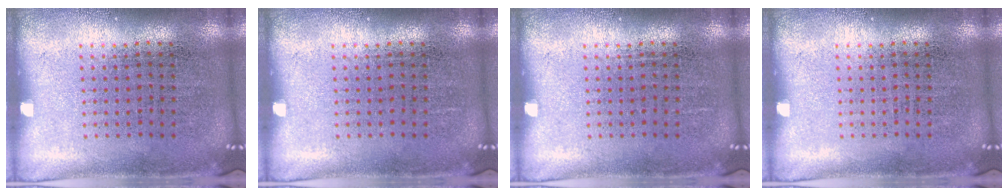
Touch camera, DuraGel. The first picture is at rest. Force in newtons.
{"total": 0.0}
{"total": 0.0}
{"total": 0.0}